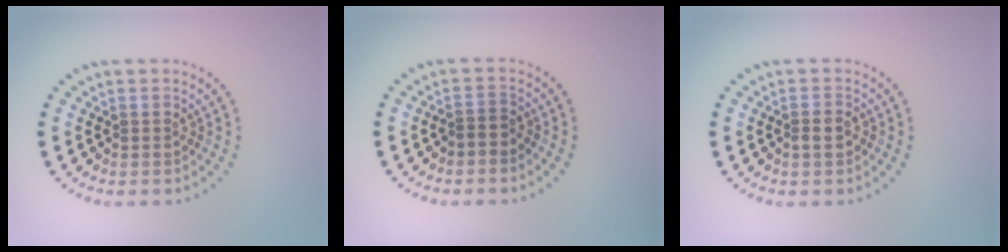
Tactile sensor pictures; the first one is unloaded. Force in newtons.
{"total": 0.8, "press": 0.6, "slide": 0.5}
{"total": 1.0, "press": 1.0, "slide": 0.2}